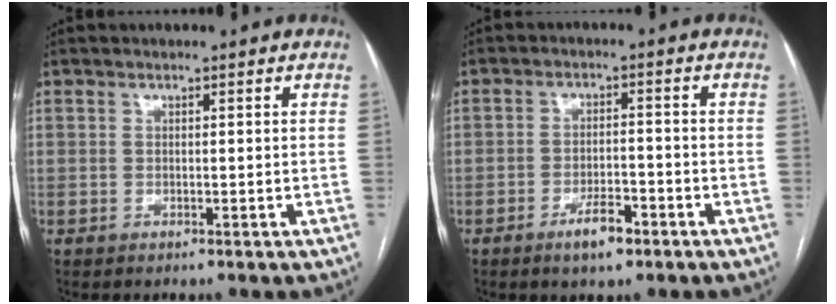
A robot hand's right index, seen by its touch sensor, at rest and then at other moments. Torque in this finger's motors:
{"motor_torque": [0.05, -0.11, -0.10, -0.03]}